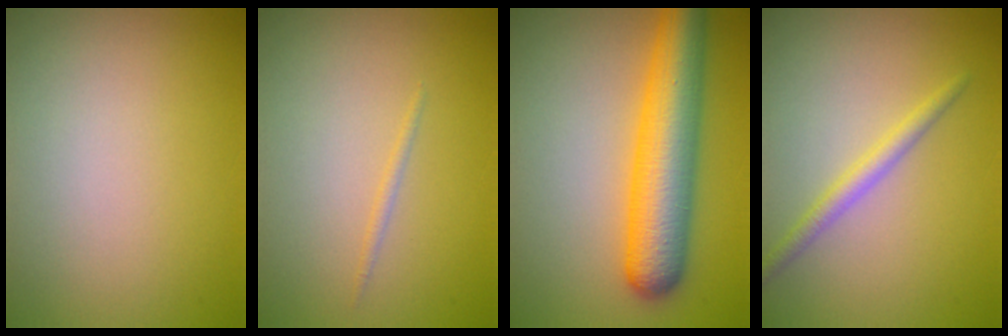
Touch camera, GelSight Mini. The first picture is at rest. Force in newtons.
{"total": 0.6, "press": 0.6, "slide": 0.1}
{"total": 7.9, "press": 7.9, "slide": 0.3}
{"total": 1.9, "press": 1.9, "slide": 0.1}